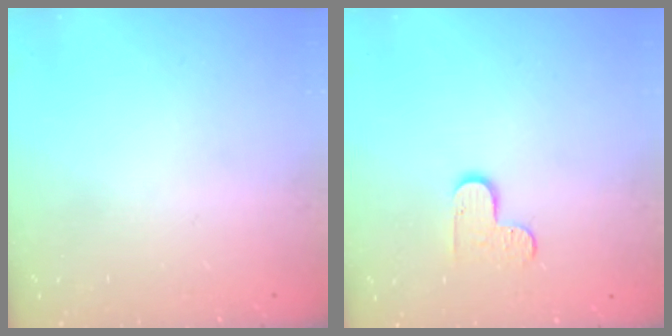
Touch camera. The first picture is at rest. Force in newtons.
{"total": 5.5, "press": 5.5, "slide": 0.6}